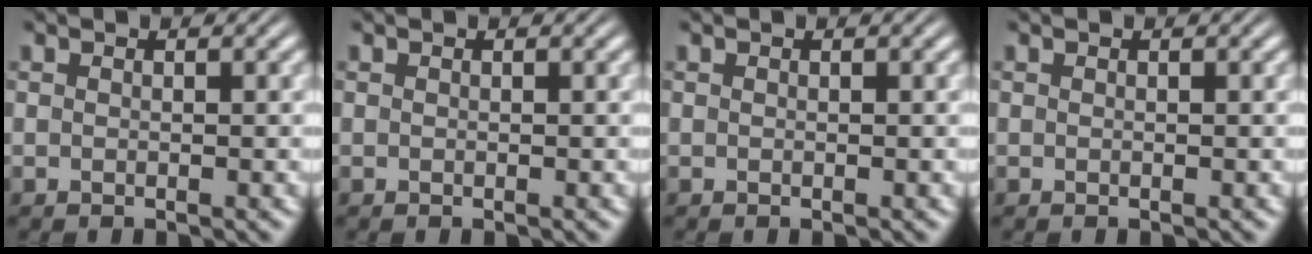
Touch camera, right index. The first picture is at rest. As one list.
[{"total": 0.0}, {"total": 0.0}, {"total": 0.0}]